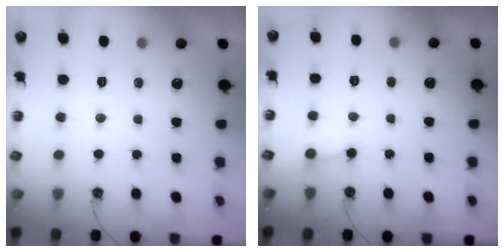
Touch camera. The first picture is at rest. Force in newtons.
{"total": 2.8, "press": 2.8, "slide": 0.4}